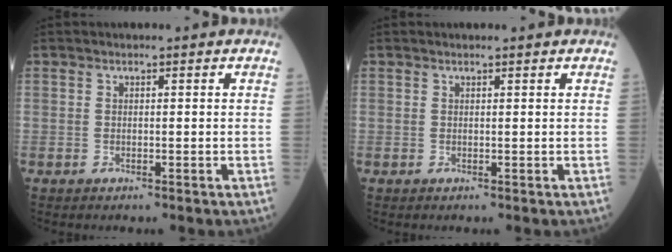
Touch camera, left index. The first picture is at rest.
{"total": 1.1, "force": [1.0, 0.0, 0.5], "torque": [-0.008, 0.008, 0.018]}